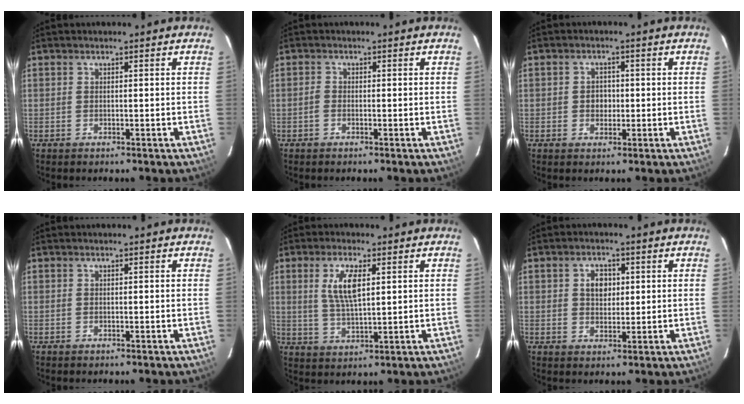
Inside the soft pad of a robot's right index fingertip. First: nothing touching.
{"total": 1.0, "force": [-0.5, 0.7, 0.4], "torque": [-0.008, 0.002, -0.013]}
{"total": 2.5, "force": [-0.3, 2.2, 1.1], "torque": [-0.016, 0.007, -0.005]}
{"total": 0.0}
{"total": 6.8, "force": [2.0, 2.2, 6.2], "torque": [-0.119, 0.000, 0.043]}
{"total": 4.0, "force": [0.9, 3.0, 2.4], "torque": [-0.036, 0.010, 0.018]}